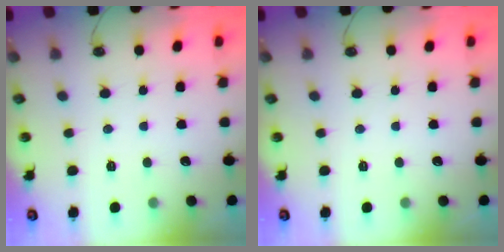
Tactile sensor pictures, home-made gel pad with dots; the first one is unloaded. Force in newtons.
{"total": 0.0}